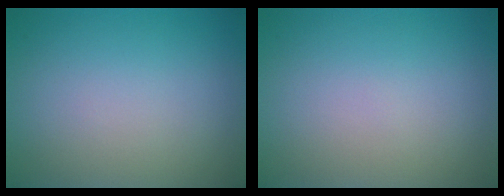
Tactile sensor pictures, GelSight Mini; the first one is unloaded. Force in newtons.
{"total": 0.0}